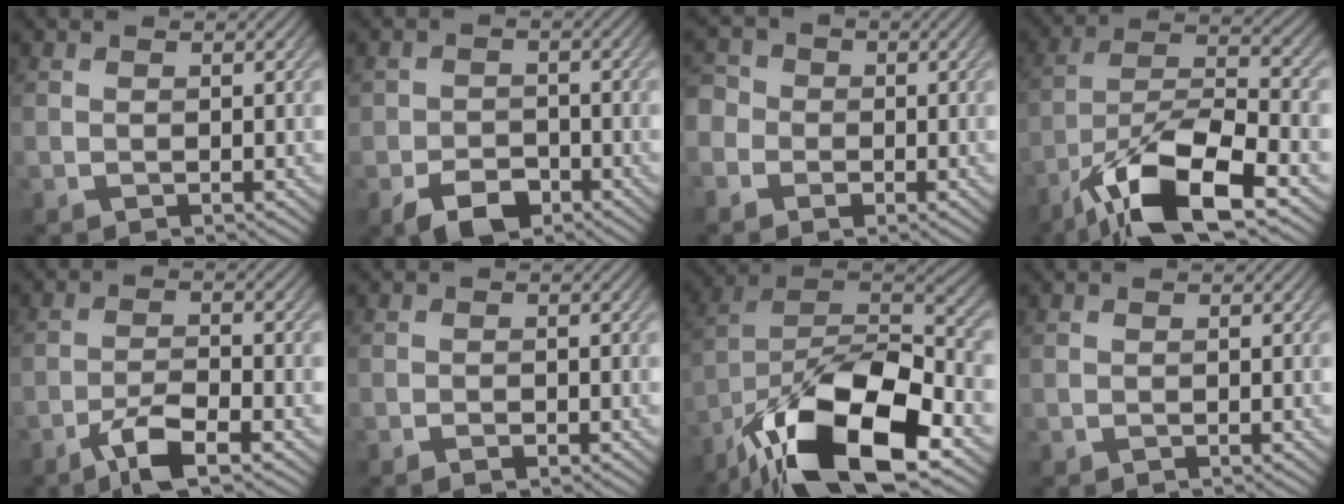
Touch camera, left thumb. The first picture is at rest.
{"total": 4.4, "force": [-2.7, 2.7, 2.1], "torque": [-0.038, -0.007, -0.055]}
{"total": 4.4, "force": [-1.3, 4.0, 1.3], "torque": [-0.036, 0.003, -0.046]}
{"total": 14.0, "force": [-8.3, 4.3, 10.4], "torque": [-0.194, -0.003, -0.161]}
{"total": 5.2, "force": [-3.3, 1.1, 3.9], "torque": [-0.078, 0.003, -0.065]}
{"total": 1.1, "force": [-0.7, 0.4, 0.7], "torque": [-0.012, -0.001, -0.011]}
{"total": 17.9, "force": [-10.6, 6.9, 12.6], "torque": [-0.232, -0.018, -0.204]}
{"total": 0.0}